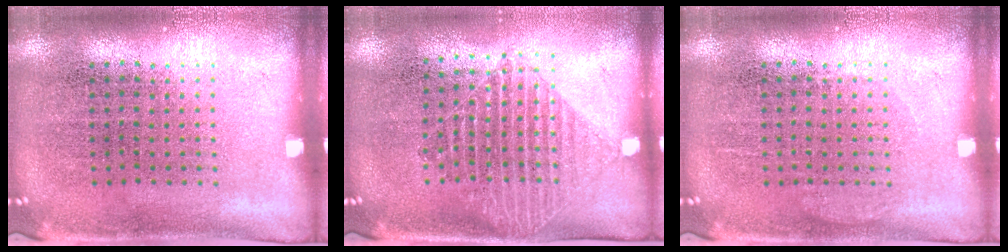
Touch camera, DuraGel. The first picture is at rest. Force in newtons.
{"total": 1.4, "press": 1.2, "slide": 0.8}
{"total": 0.7, "press": 0.7, "slide": 0.2}